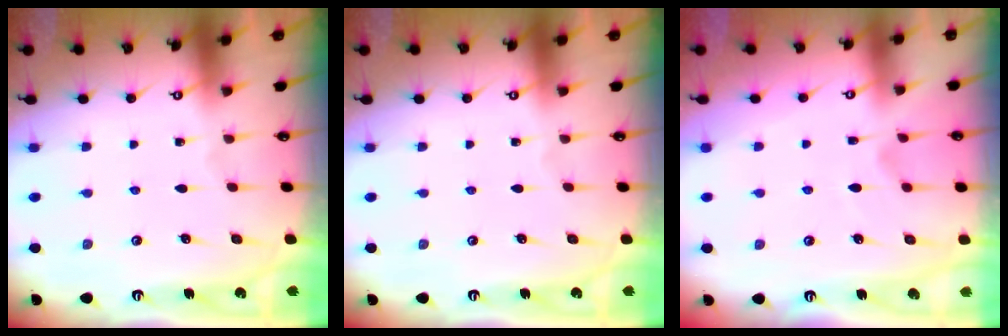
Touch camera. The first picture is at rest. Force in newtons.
{"total": 0.0}
{"total": 1.2, "press": 0.2, "slide": 1.2}